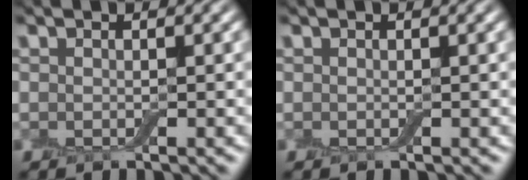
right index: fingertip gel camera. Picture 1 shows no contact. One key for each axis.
{"total": 0.0}